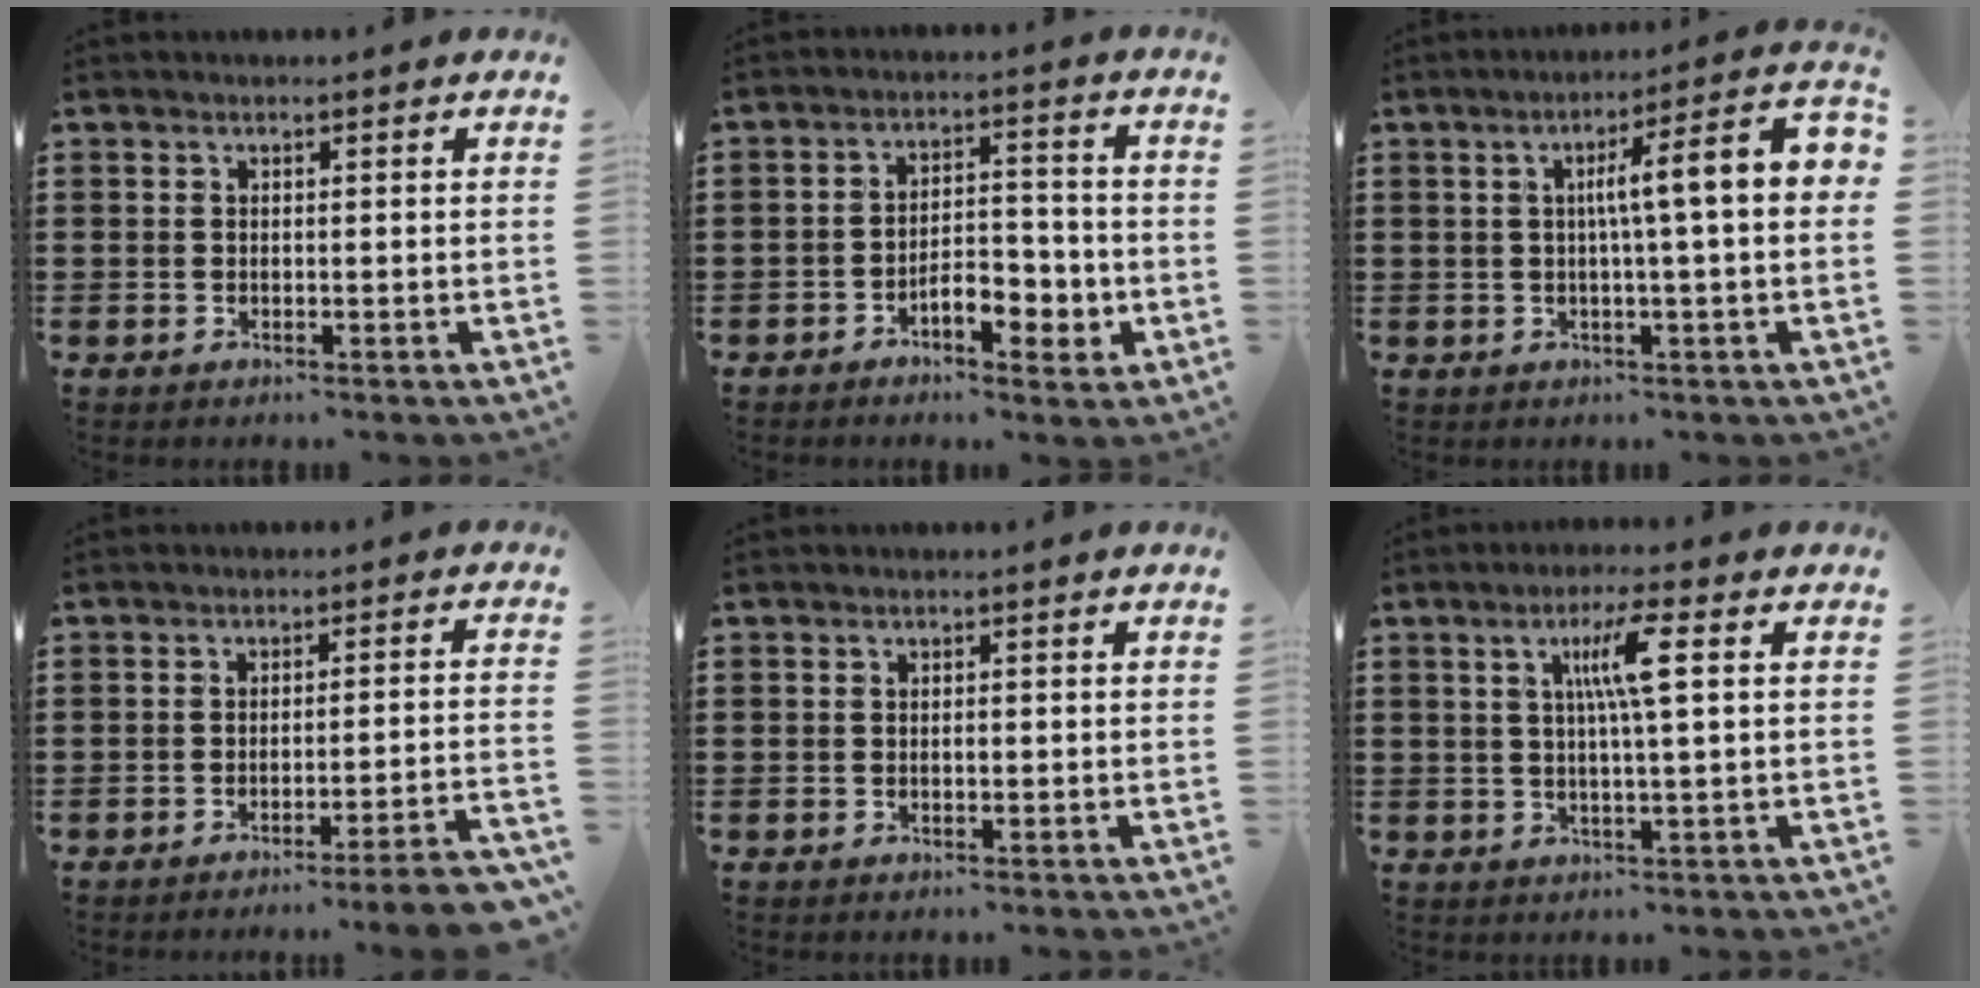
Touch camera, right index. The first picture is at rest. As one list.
[{"total": 6.2, "force": [-3.1, 2.7, 4.6], "torque": [-0.069, 0.010, -0.057]}, {"total": 7.9, "force": [0.6, 0.3, 7.9], "torque": [-0.131, -0.009, -0.001]}, {"total": 4.2, "force": [-3.5, -0.6, 2.2], "torque": [-0.036, -0.016, -0.067]}, {"total": 0.6, "force": [-0.1, 0.3, 0.6], "torque": [-0.013, -0.003, -0.001]}, {"total": 6.4, "force": [1.6, 0.0, 6.2], "torque": [-0.123, 0.001, 0.019]}]